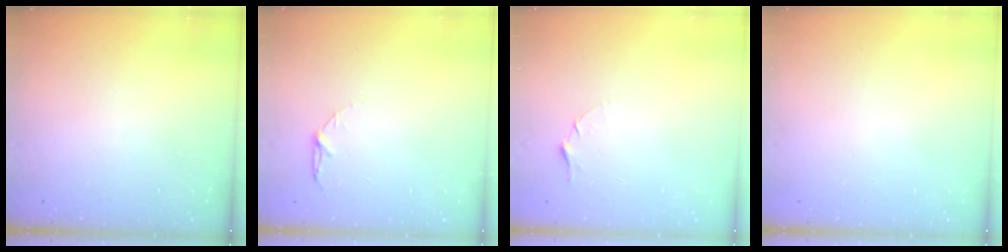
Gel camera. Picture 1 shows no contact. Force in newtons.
{"total": 4.4, "press": 4.4, "slide": 0.5}
{"total": 5.4, "press": 5.4, "slide": 0.5}
{"total": 0.0}